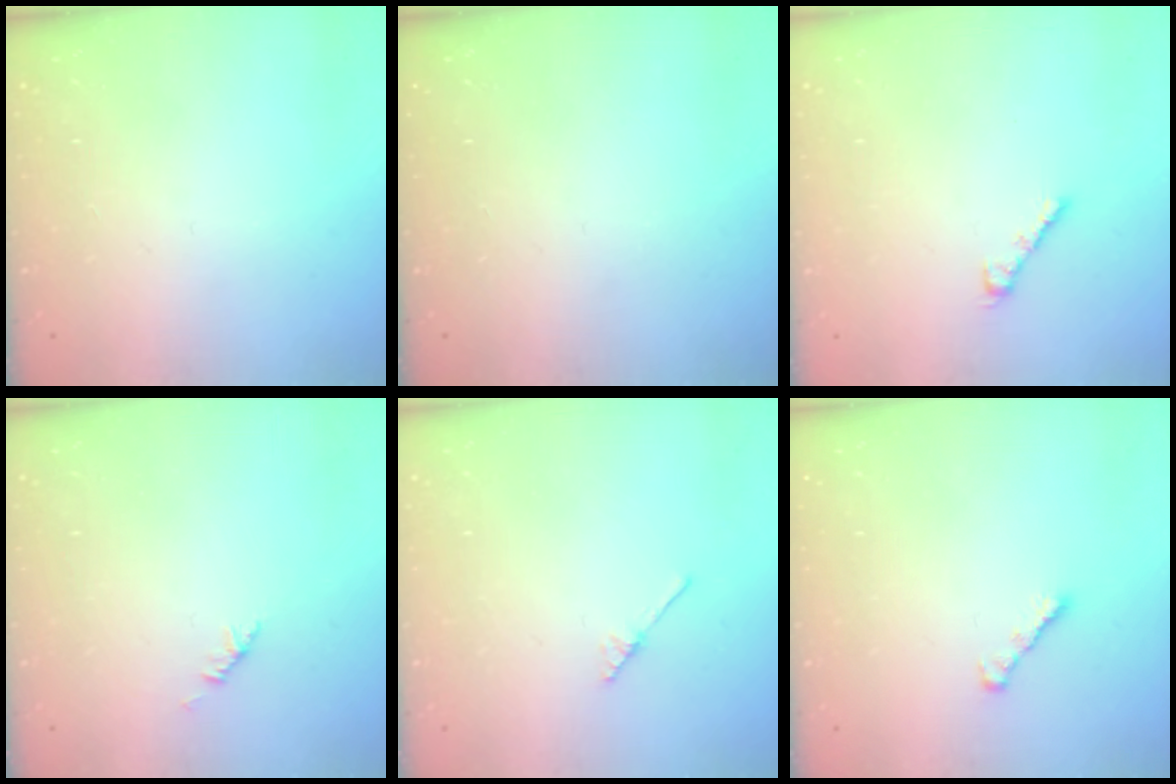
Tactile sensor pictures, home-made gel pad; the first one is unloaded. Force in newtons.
{"total": 0.0}
{"total": 4.1, "press": 4.1, "slide": 0.9}
{"total": 1.9, "press": 1.8, "slide": 0.6}
{"total": 1.9, "press": 1.8, "slide": 0.3}
{"total": 2.5, "press": 2.4, "slide": 0.6}